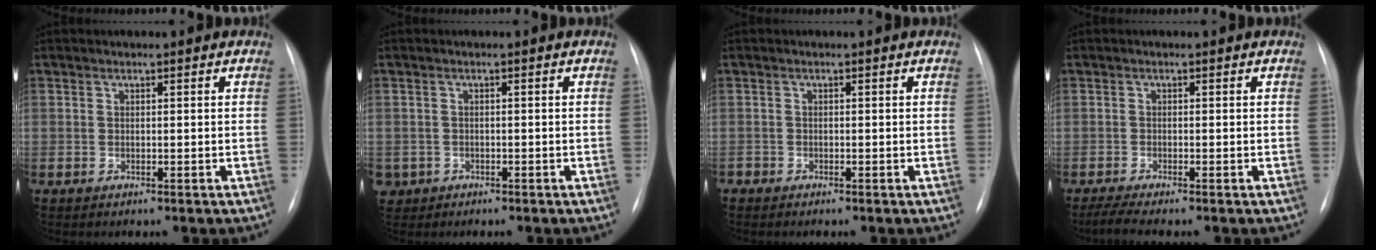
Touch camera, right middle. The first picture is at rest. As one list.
[{"total": 3.0, "force": [-1.5, 2.6, 0.2], "torque": [-0.003, 0.005, -0.024]}, {"total": 0.7, "force": [-0.6, 0.4, 0.0], "torque": [-0.004, 0.001, -0.012]}, {"total": 2.9, "force": [-2.4, -0.3, 1.7], "torque": [-0.040, -0.008, -0.046]}]